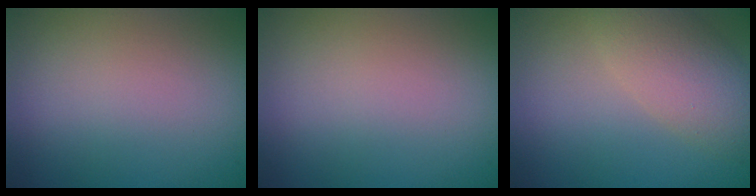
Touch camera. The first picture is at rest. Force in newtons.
{"total": 0.0}
{"total": 4.7, "press": 4.6, "slide": 0.5}